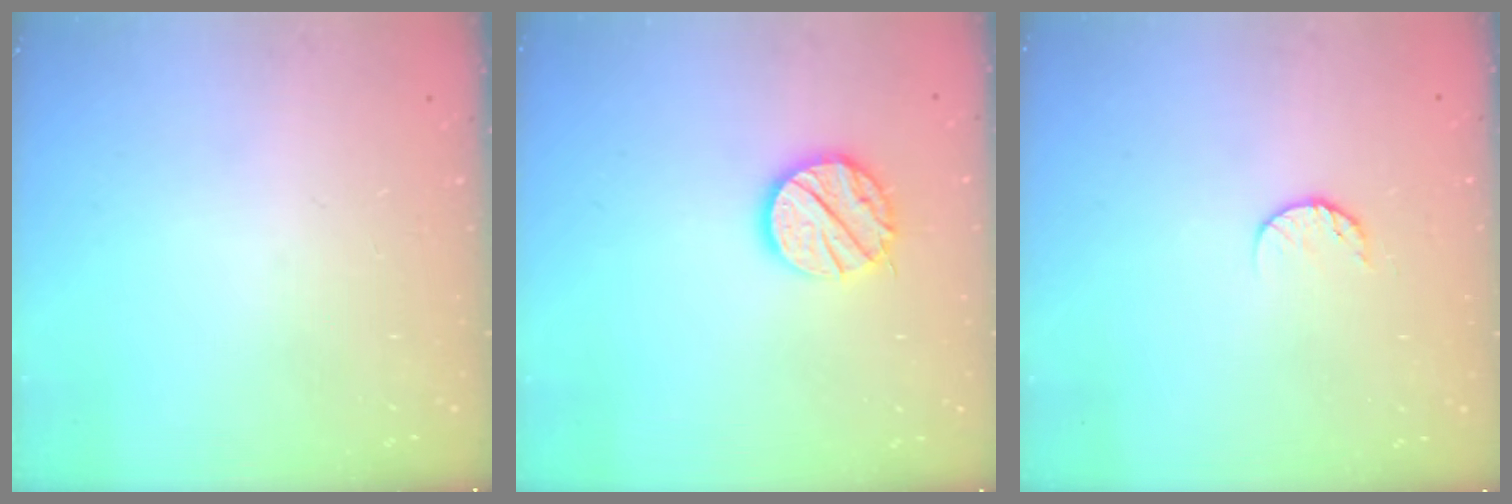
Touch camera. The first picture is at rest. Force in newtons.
{"total": 12.6, "press": 12.6, "slide": 0.8}
{"total": 6.0, "press": 5.9, "slide": 0.6}